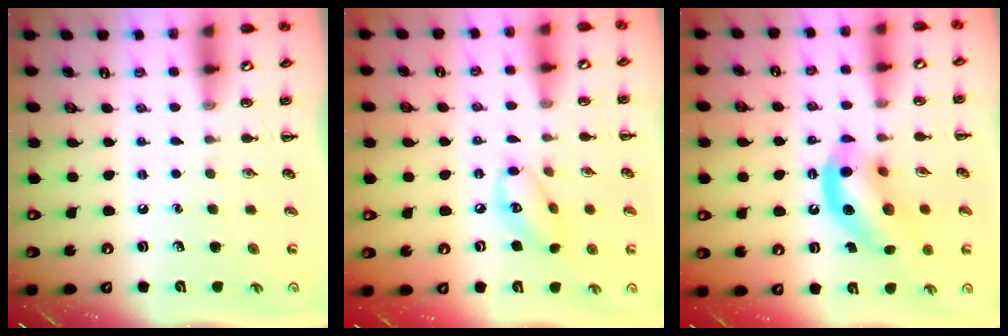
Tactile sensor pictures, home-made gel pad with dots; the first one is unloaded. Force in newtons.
{"total": 8.7, "press": 8.6, "slide": 1.1}
{"total": 12.8, "press": 12.4, "slide": 3.2}